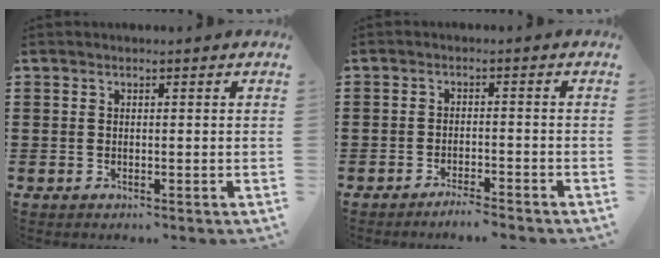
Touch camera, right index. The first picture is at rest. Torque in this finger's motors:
{"motor_torque": [0.86, 1.28, -0.27, -0.10]}